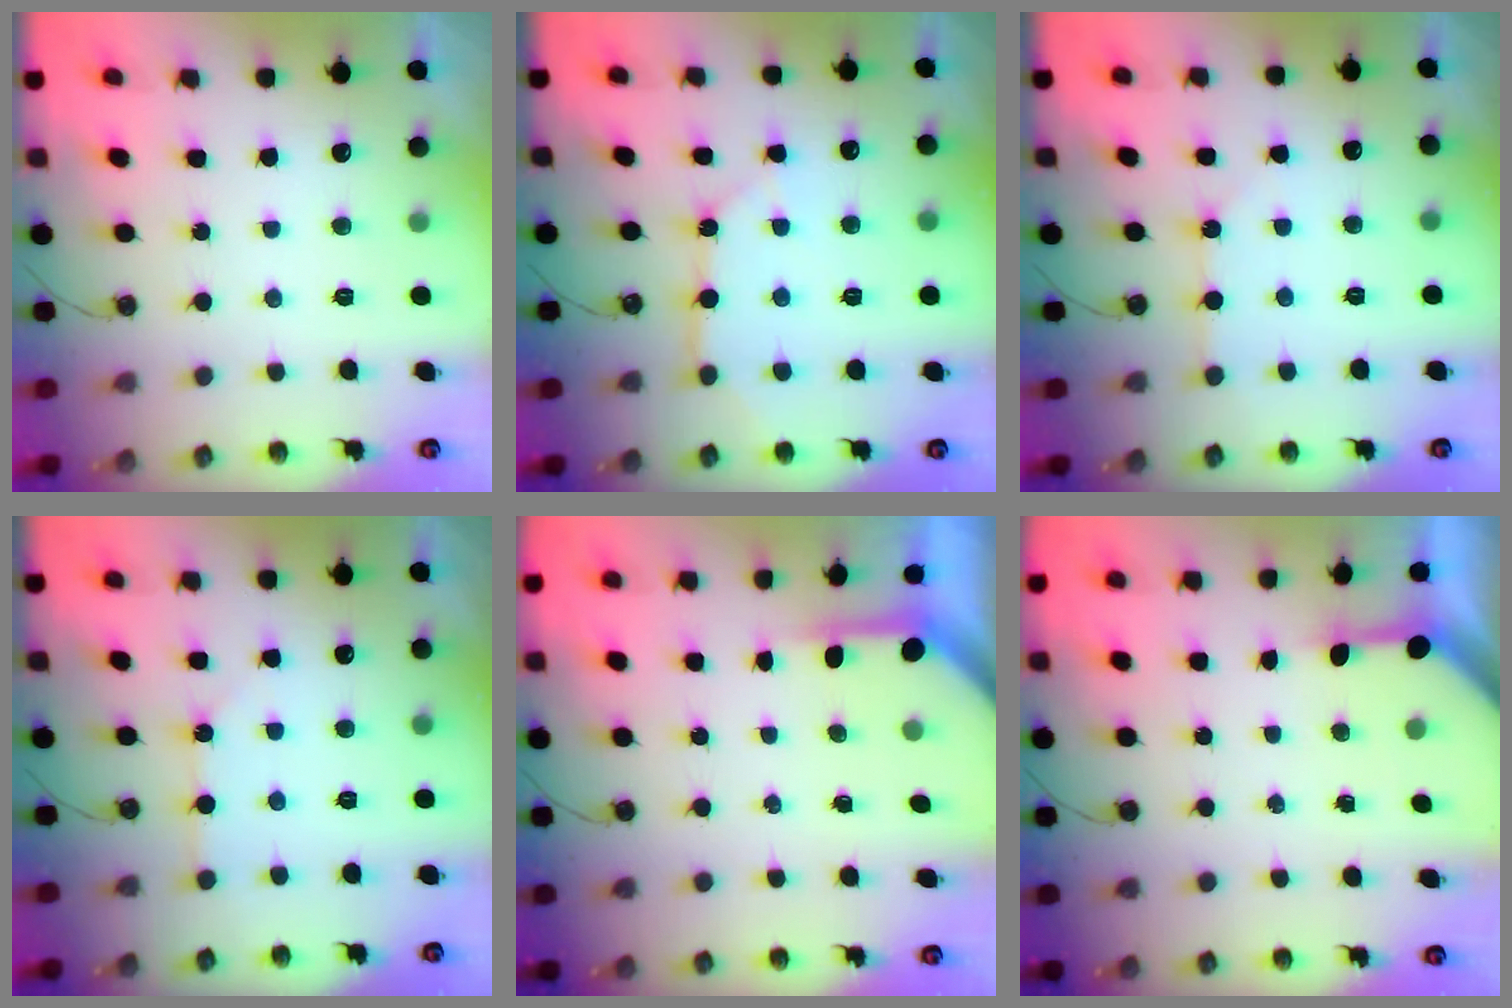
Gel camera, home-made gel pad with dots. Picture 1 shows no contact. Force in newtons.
{"total": 9.5, "press": 9.5, "slide": 0.9}
{"total": 2.7, "press": 2.7, "slide": 0.4}
{"total": 1.2, "press": 1.2, "slide": 0.2}
{"total": 3.5, "press": 3.5, "slide": 0.3}
{"total": 3.5, "press": 3.5, "slide": 0.4}